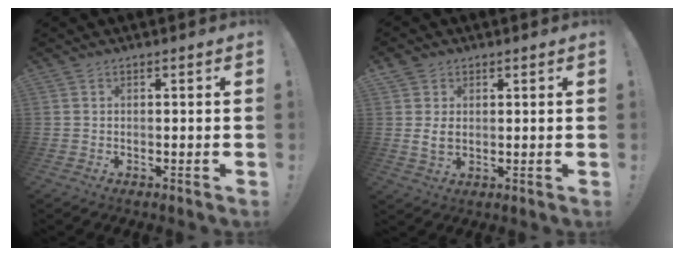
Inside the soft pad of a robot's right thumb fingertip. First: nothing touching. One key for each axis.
{"total": 4.8, "fx": 1.3, "fy": 3.6, "fz": 2.9, "tx": -0.048, "ty": -0.003, "tz": 0.024}